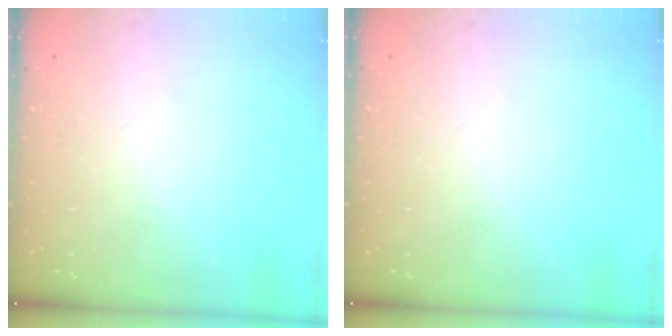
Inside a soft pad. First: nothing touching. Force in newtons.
{"total": 0.0}